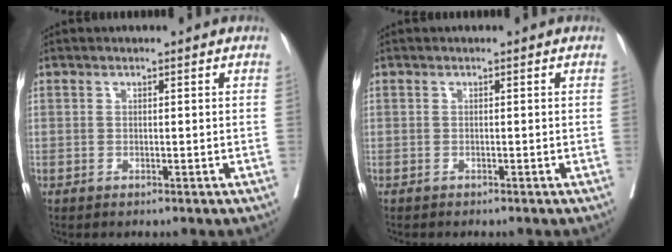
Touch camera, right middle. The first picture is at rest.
{"total": 0.7, "force": [-0.6, 0.2, 0.1], "torque": [-0.007, -0.001, -0.014]}